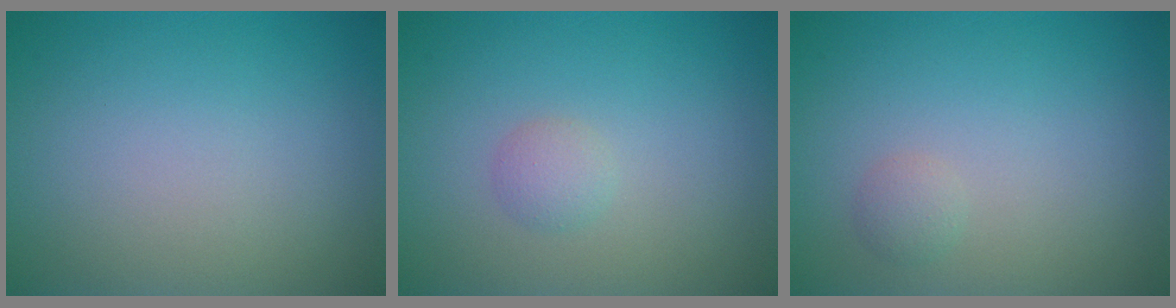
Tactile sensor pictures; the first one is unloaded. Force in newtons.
{"total": 1.2, "press": 1.2, "slide": 0.1}
{"total": 1.0, "press": 1.0, "slide": 0.1}